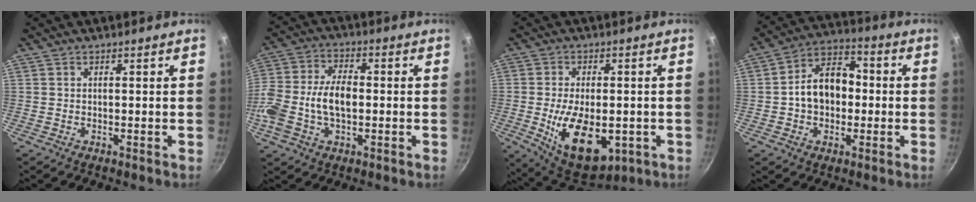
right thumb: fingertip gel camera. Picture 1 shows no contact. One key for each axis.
{"total": 14.2, "fx": -1.7, "fy": 8.3, "fz": 11.4, "tx": -0.253, "ty": 0.024, "tz": -0.031}
{"total": 15.4, "fx": -3.7, "fy": 8.3, "fz": 12.4, "tx": -0.192, "ty": -0.007, "tz": -0.035}
{"total": 11.8, "fx": -0.4, "fy": 8.2, "fz": 8.5, "tx": -0.116, "ty": 0.032, "tz": -0.017}